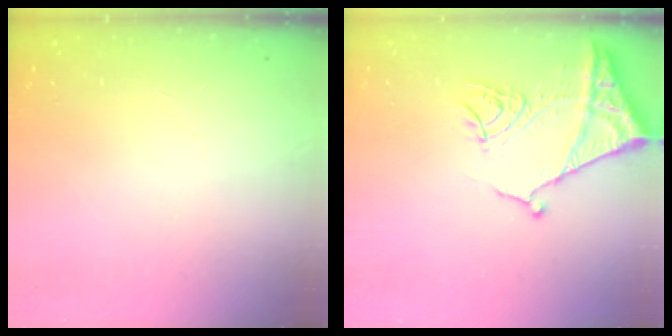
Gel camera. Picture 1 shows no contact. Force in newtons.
{"total": 11.9, "press": 11.8, "slide": 1.4}